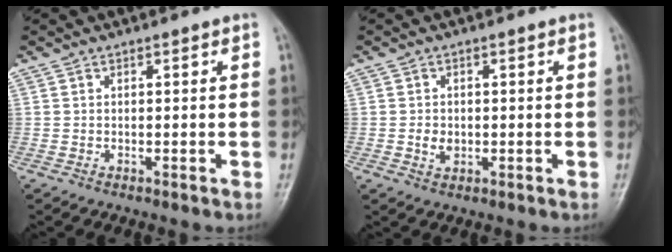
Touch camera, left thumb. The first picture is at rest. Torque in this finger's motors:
{"motor_torque": [-0.06, 0.09, 0.07, 0.01, 0.00]}